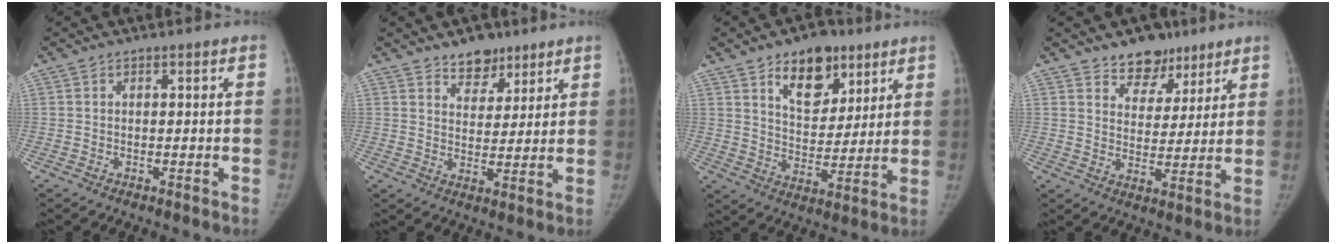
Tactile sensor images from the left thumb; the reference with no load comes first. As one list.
[{"total": 6.4, "force": [4.8, 3.8, 2.0], "torque": [0.002, -0.032, 0.079]}, {"total": 13.0, "force": [7.6, 7.6, 7.2], "torque": [-0.070, -0.043, 0.124]}, {"total": 8.2, "force": [6.0, 5.1, 1.9], "torque": [0.012, -0.038, 0.100]}]